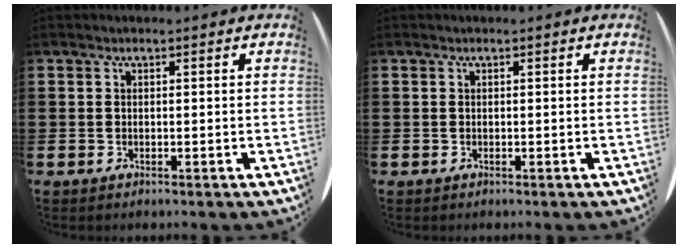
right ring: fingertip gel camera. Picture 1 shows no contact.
{"total": 0.0}